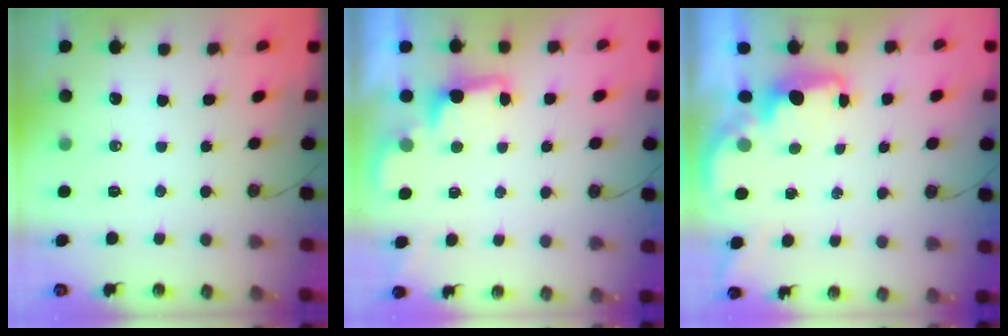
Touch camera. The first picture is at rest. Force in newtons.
{"total": 2.5, "press": 2.4, "slide": 0.6}
{"total": 1.8, "press": 1.7, "slide": 0.7}